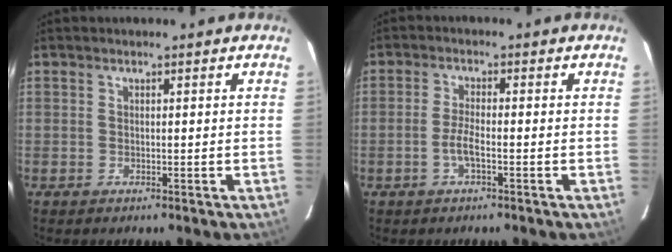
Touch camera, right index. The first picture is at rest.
{"total": 3.3, "force": [-1.4, 0.5, 2.9], "torque": [-0.062, 0.000, -0.029]}